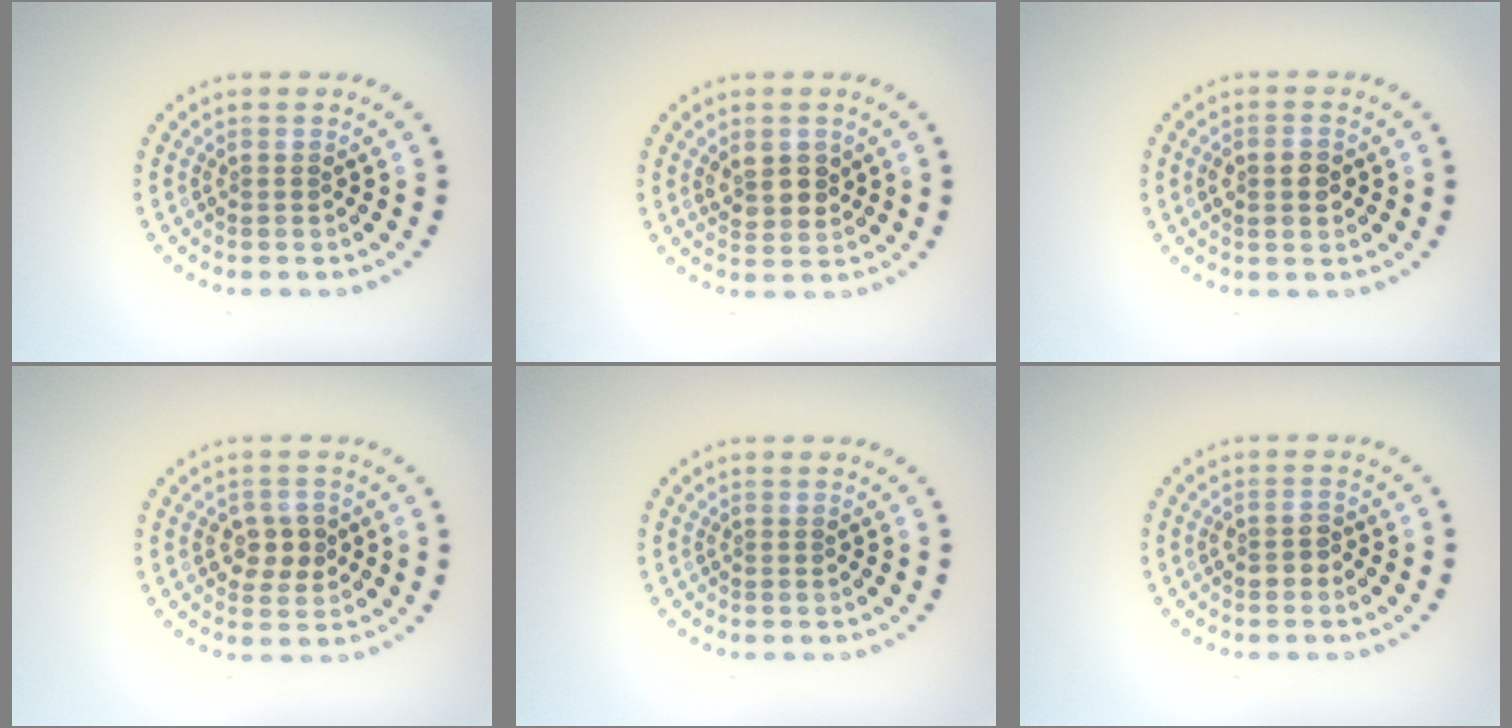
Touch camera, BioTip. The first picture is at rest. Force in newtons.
{"total": 2.6, "press": 2.5, "slide": 0.8}
{"total": 2.1, "press": 2.0, "slide": 0.1}
{"total": 2.8, "press": 2.8, "slide": 0.3}
{"total": 0.0}
{"total": 1.4, "press": 1.3, "slide": 0.5}